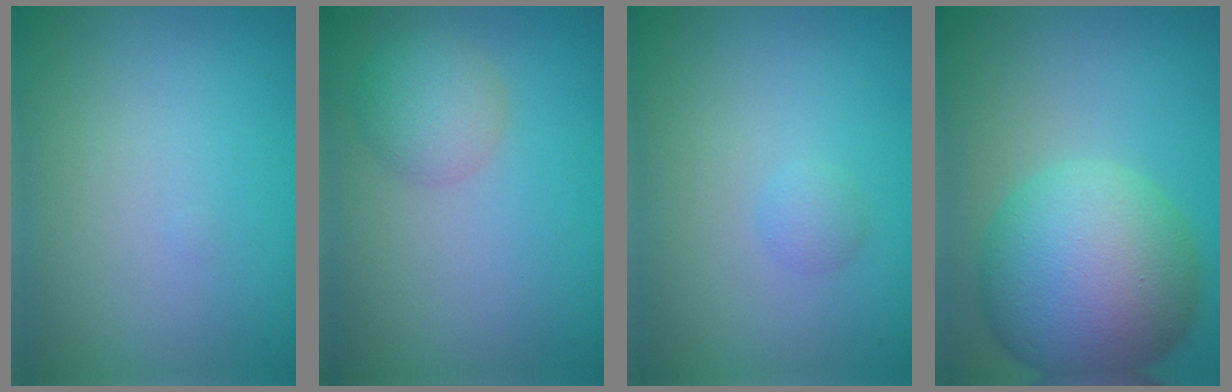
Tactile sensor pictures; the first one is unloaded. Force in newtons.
{"total": 2.9, "press": 2.8, "slide": 0.3}
{"total": 0.9, "press": 0.9, "slide": 0.0}
{"total": 11.9, "press": 11.9, "slide": 0.6}